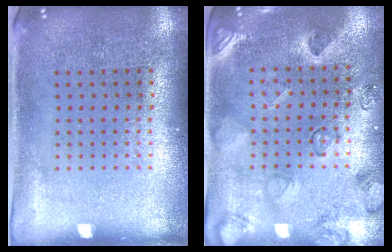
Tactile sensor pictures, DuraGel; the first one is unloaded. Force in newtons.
{"total": 2.3, "press": 2.0, "slide": 1.1}